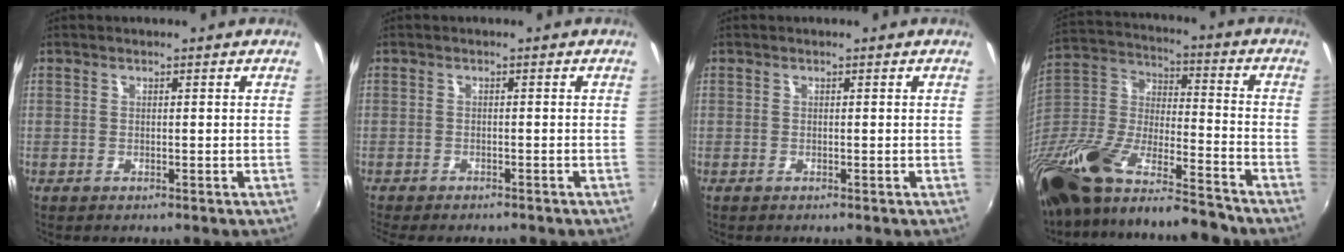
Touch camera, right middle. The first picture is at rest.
{"total": 4.5, "force": [-4.0, 1.0, 1.9], "torque": [-0.048, -0.021, -0.061]}
{"total": 0.0}
{"total": 23.5, "force": [-17.4, 6.6, 14.3], "torque": [-0.289, -0.035, -0.310]}